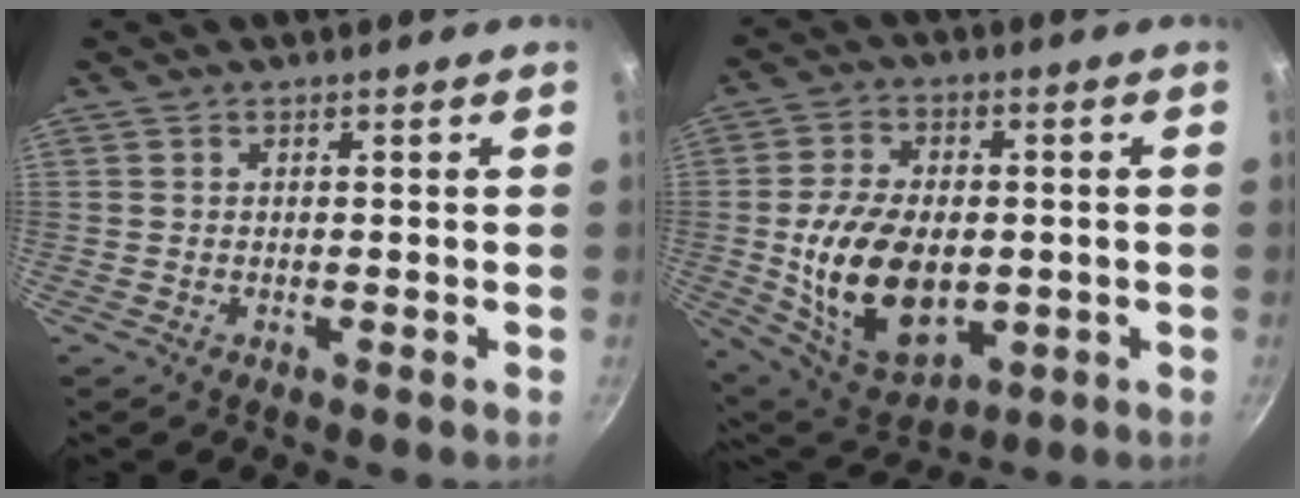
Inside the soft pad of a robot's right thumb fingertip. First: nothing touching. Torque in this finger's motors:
{"motor_torque": [-0.17, 1.28, 1.69, -0.35, 0.21]}